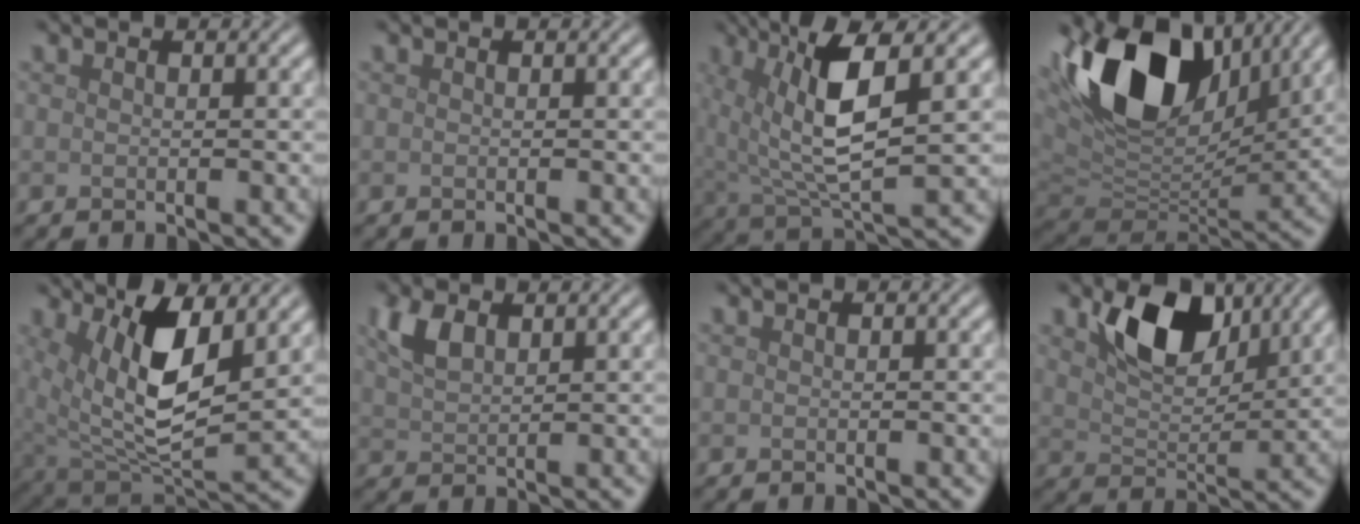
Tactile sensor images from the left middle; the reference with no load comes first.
{"total": 0.0}
{"total": 7.7, "force": [2.5, 2.2, 7.0], "torque": [-0.140, 0.000, 0.048]}
{"total": 14.3, "force": [6.7, 8.3, 9.6], "torque": [-0.190, 0.017, 0.119]}
{"total": 9.4, "force": [3.8, 4.1, 7.6], "torque": [-0.152, -0.017, 0.071]}
{"total": 3.4, "force": [1.8, 1.8, 2.2], "torque": [-0.054, 0.005, 0.039]}
{"total": 0.0}
{"total": 7.1, "force": [3.9, 3.9, 4.5], "torque": [-0.079, -0.005, 0.062]}